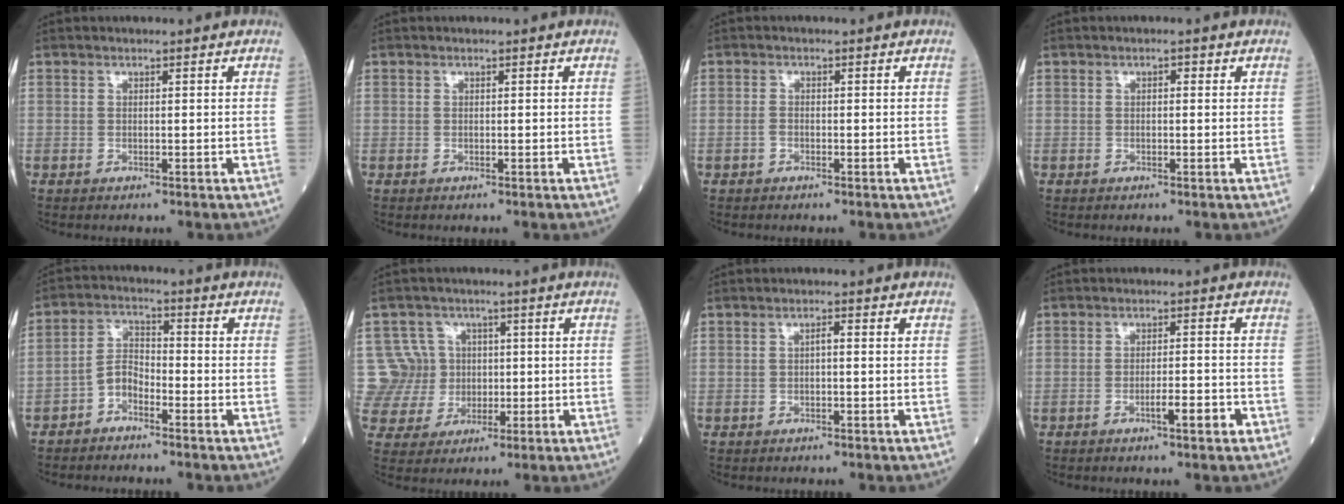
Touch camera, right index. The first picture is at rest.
{"total": 0.0}
{"total": 0.9, "force": [-0.5, 0.6, 0.5], "torque": [-0.008, 0.003, -0.009]}
{"total": 0.6, "force": [0.1, 0.3, 0.5], "torque": [-0.005, 0.003, 0.000]}
{"total": 4.0, "force": [-2.7, 2.1, 2.1], "torque": [-0.038, 0.008, -0.057]}
{"total": 8.3, "force": [1.1, 8.2, 0.3], "torque": [-0.008, 0.032, 0.029]}
{"total": 1.0, "force": [-0.1, 0.3, 1.0], "torque": [-0.014, 0.004, -0.002]}
{"total": 3.9, "force": [-1.9, 0.5, 3.4], "torque": [-0.051, 0.001, -0.029]}